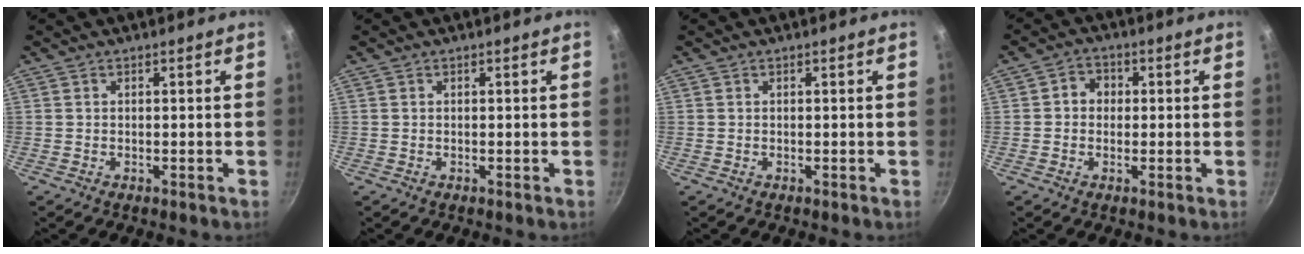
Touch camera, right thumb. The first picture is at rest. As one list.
[{"total": 0.0}, {"total": 0.0}, {"total": 3.8, "force": [0.3, 3.4, 1.8], "torque": [-0.006, 0.008, -0.003]}]